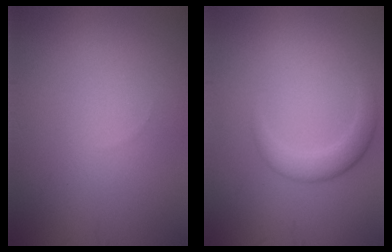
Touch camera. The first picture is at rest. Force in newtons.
{"total": 2.4, "press": 2.4, "slide": 0.1}